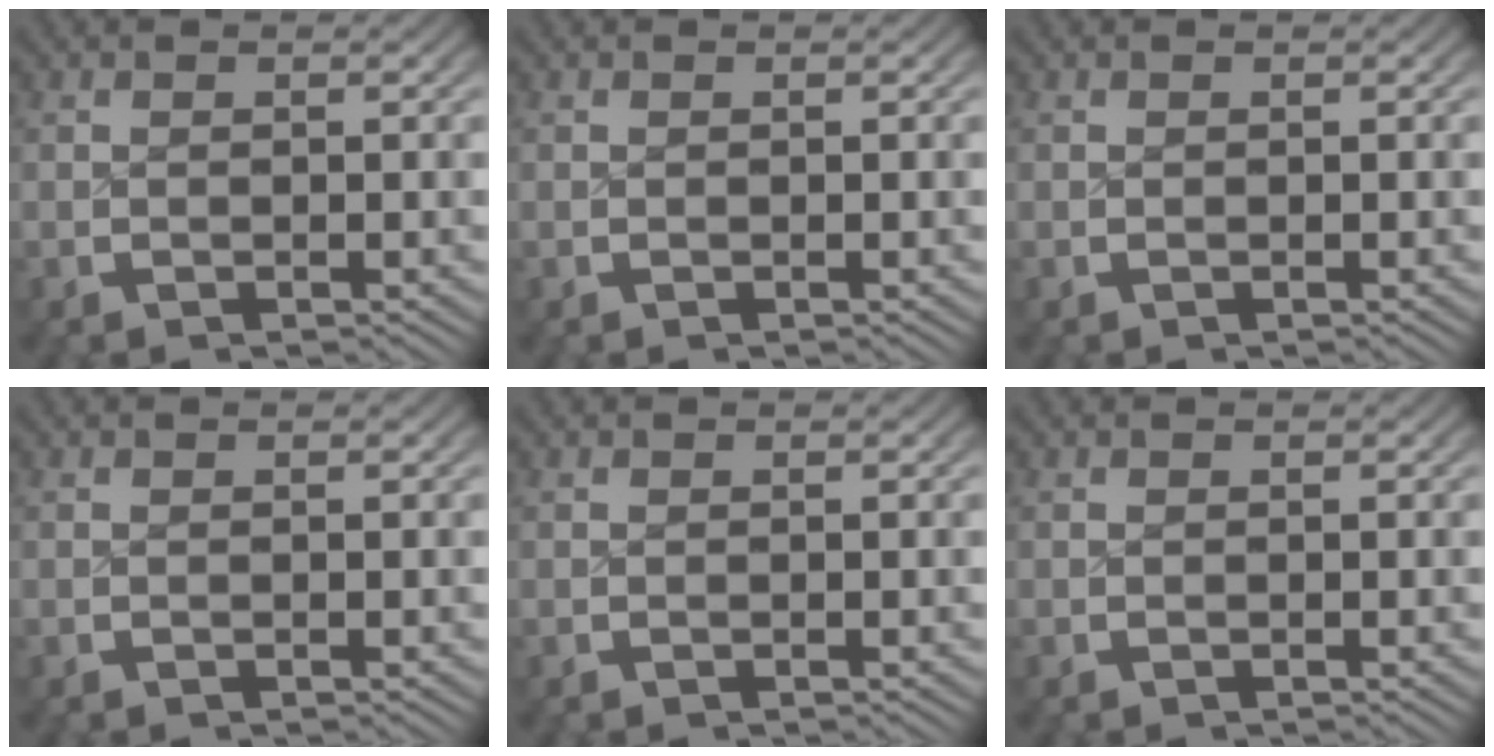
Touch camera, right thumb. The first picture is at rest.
{"total": 0.0}
{"total": 0.0}
{"total": 0.0}
{"total": 0.0}
{"total": 0.0}